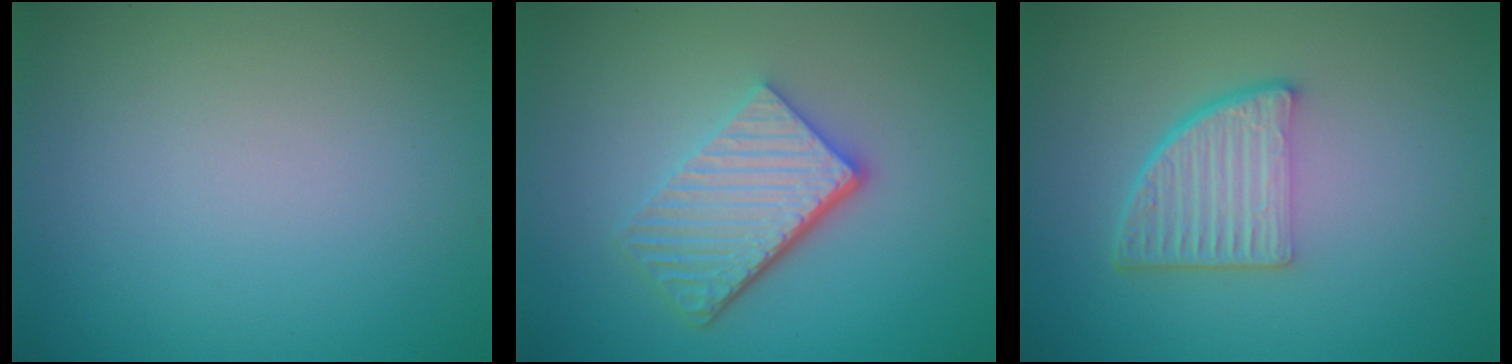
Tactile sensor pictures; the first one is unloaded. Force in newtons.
{"total": 5.4, "press": 3.8, "slide": 3.8}
{"total": 4.9, "press": 3.4, "slide": 3.6}